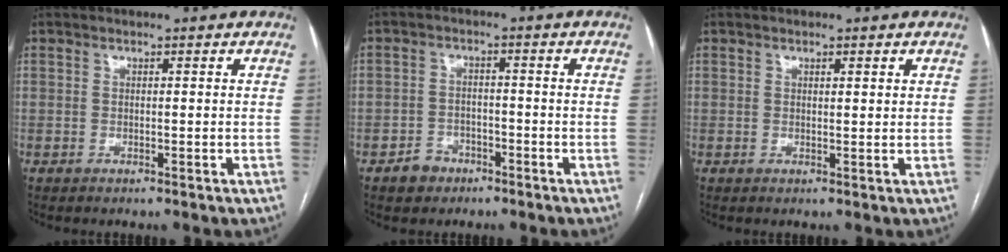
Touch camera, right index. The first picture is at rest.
{"total": 3.8, "force": [-2.4, 2.9, 0.7], "torque": [-0.007, 0.010, -0.035]}
{"total": 1.1, "force": [0.7, 0.2, 0.9], "torque": [-0.015, 0.000, 0.010]}